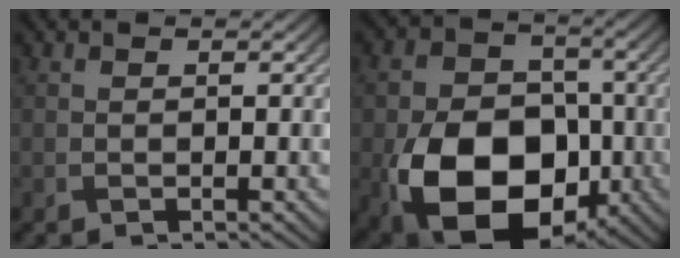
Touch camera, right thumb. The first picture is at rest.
{"total": 16.5, "force": [-5.3, 11.5, 10.6], "torque": [-0.180, -0.049, -0.090]}